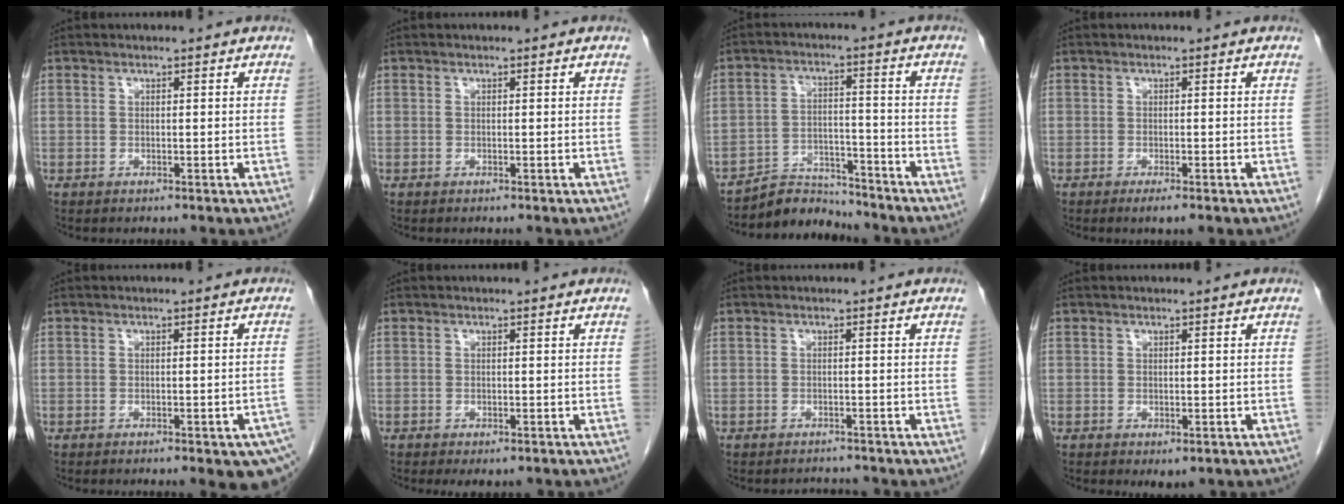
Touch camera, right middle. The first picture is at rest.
{"total": 0.0}
{"total": 6.6, "force": [-6.5, 1.2, -0.6], "torque": [0.008, 0.012, -0.111]}
{"total": 1.7, "force": [-1.0, 0.2, 1.3], "torque": [-0.019, -0.004, -0.014]}
{"total": 8.0, "force": [-5.4, 1.5, 5.7], "torque": [-0.053, -0.002, -0.065]}
{"total": 2.7, "force": [-2.1, 1.1, 1.4], "torque": [-0.013, -0.004, -0.026]}
{"total": 2.1, "force": [-2.1, 0.3, -0.2], "torque": [0.004, -0.008, -0.028]}
{"total": 1.8, "force": [-1.0, 0.9, 1.2], "torque": [-0.011, -0.003, -0.005]}